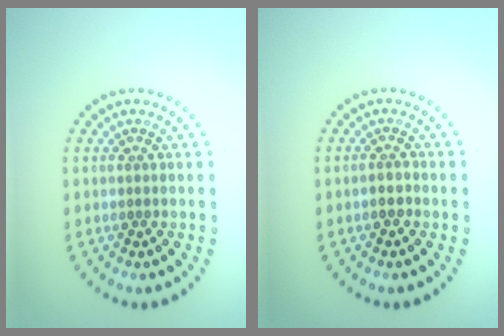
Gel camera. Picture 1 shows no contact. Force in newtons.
{"total": 1.2, "press": 1.0, "slide": 0.5}